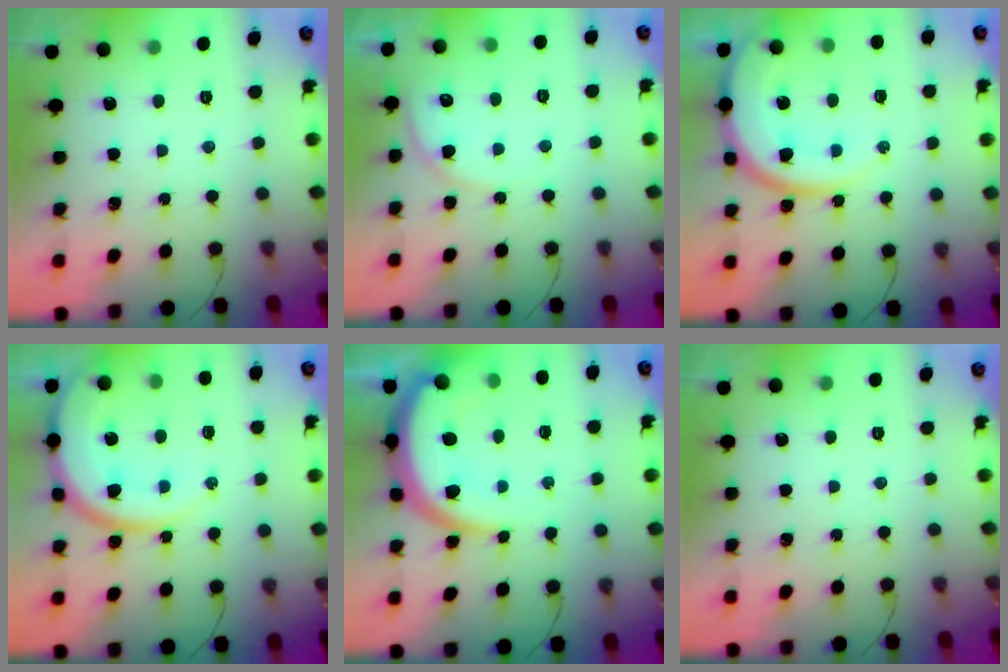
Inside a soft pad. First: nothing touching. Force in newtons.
{"total": 5.6, "press": 5.6, "slide": 0.3}
{"total": 14.9, "press": 14.9, "slide": 1.3}
{"total": 14.9, "press": 14.9, "slide": 1.3}
{"total": 12.6, "press": 12.6, "slide": 1.3}
{"total": 0.0}